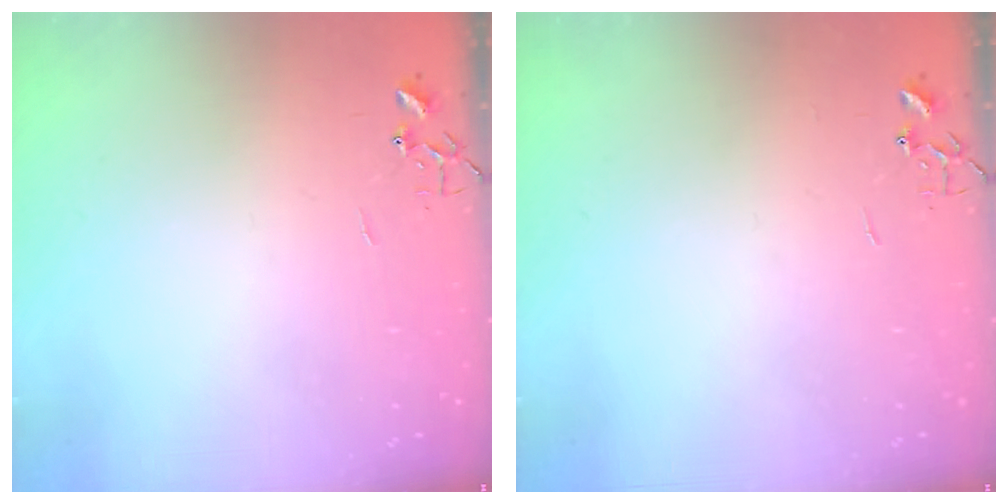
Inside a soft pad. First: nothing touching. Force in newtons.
{"total": 0.0}